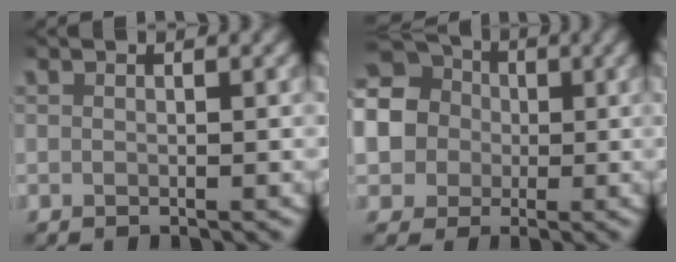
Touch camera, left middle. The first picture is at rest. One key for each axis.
{"total": 15.6, "fx": 2.4, "fy": 14.0, "fz": 6.3, "tx": -0.173, "ty": -0.023, "tz": 0.026}